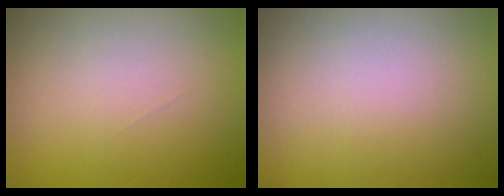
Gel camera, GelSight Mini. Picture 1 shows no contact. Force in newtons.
{"total": 0.0}